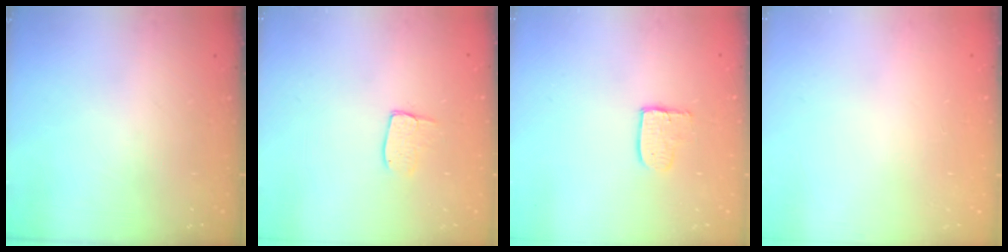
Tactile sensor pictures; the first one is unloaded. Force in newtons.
{"total": 5.3, "press": 5.3, "slide": 0.4}
{"total": 5.5, "press": 5.5, "slide": 0.2}
{"total": 0.0}